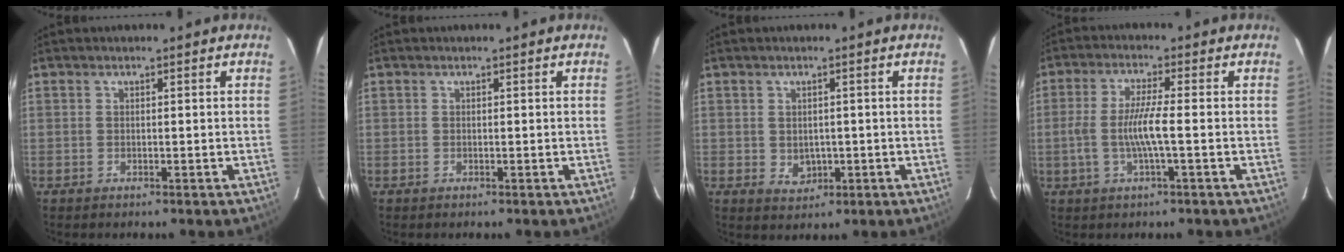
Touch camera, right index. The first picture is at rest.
{"total": 0.0}
{"total": 3.4, "force": [-0.3, 2.9, 1.8], "torque": [-0.030, 0.000, 0.005]}
{"total": 6.9, "force": [-1.4, 0.2, 6.7], "torque": [-0.137, -0.003, -0.026]}